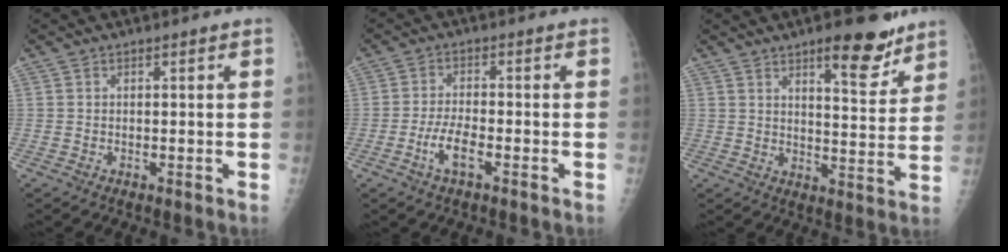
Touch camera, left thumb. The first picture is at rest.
{"total": 4.8, "force": [-2.4, 1.6, 3.9], "torque": [-0.082, 0.012, -0.045]}
{"total": 11.1, "force": [7.5, 3.5, 7.4], "torque": [-0.074, -0.048, 0.105]}